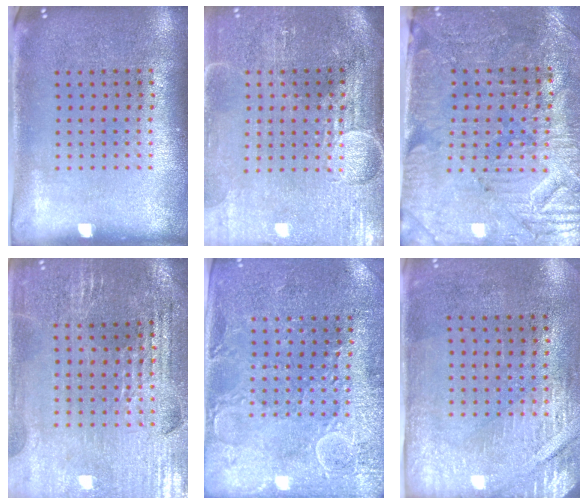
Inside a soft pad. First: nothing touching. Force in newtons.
{"total": 4.1, "press": 3.7, "slide": 1.9}
{"total": 3.5, "press": 3.3, "slide": 1.2}
{"total": 2.9, "press": 2.8, "slide": 0.5}
{"total": 2.7, "press": 2.7, "slide": 0.6}
{"total": 2.8, "press": 2.4, "slide": 1.4}